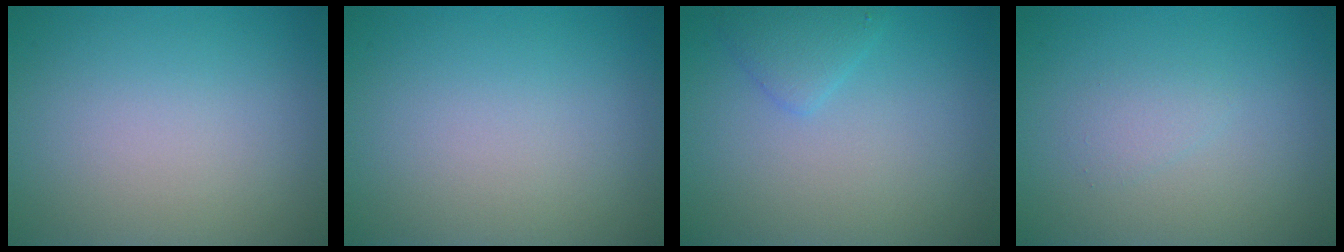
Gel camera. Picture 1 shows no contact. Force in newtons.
{"total": 0.0}
{"total": 1.7, "press": 1.7, "slide": 0.1}
{"total": 1.1, "press": 1.1, "slide": 0.1}